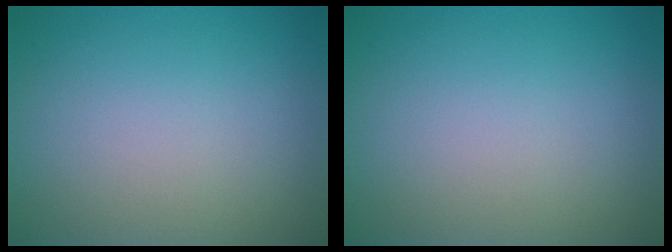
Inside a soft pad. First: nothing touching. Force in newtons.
{"total": 0.0}